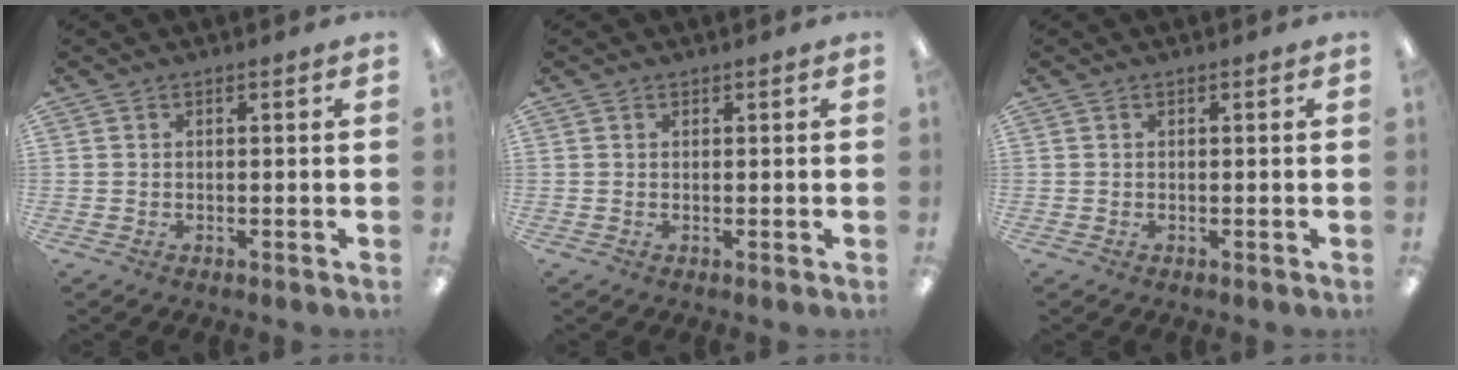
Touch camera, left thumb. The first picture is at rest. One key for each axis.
{"total": 0.0}
{"total": 0.0}